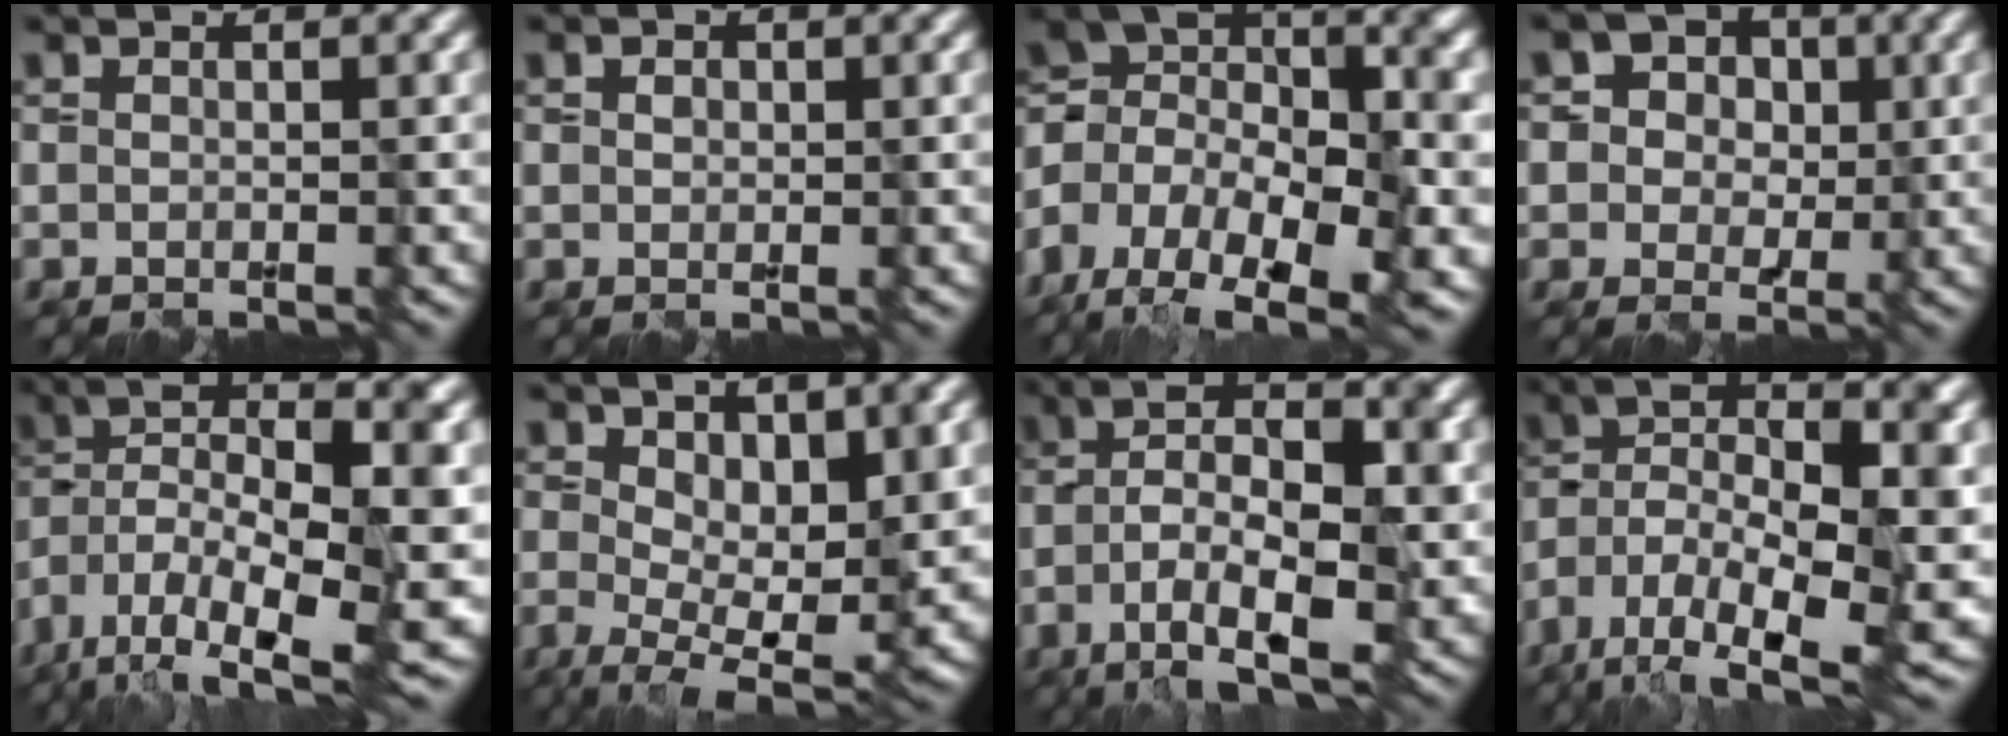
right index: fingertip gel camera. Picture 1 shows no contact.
{"total": 0.9, "force": [0.3, 0.8, 0.3], "torque": [-0.003, 0.001, 0.004]}
{"total": 11.5, "force": [-4.5, 6.9, 8.0], "torque": [-0.167, 0.012, -0.088]}
{"total": 6.3, "force": [2.3, 5.2, 2.6], "torque": [-0.036, 0.019, 0.019]}
{"total": 13.6, "force": [-5.2, 6.0, 11.1], "torque": [-0.223, 0.006, -0.090]}
{"total": 9.3, "force": [-0.3, 4.6, 8.1], "torque": [-0.133, -0.016, -0.004]}
{"total": 9.7, "force": [-3.4, 3.9, 8.2], "torque": [-0.141, 0.007, -0.062]}
{"total": 13.1, "force": [-6.0, 6.0, 9.9], "torque": [-0.200, 0.005, -0.109]}